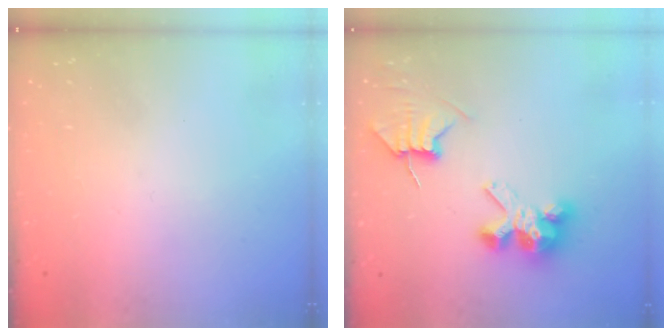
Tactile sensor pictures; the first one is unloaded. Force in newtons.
{"total": 7.6, "press": 7.6, "slide": 0.8}